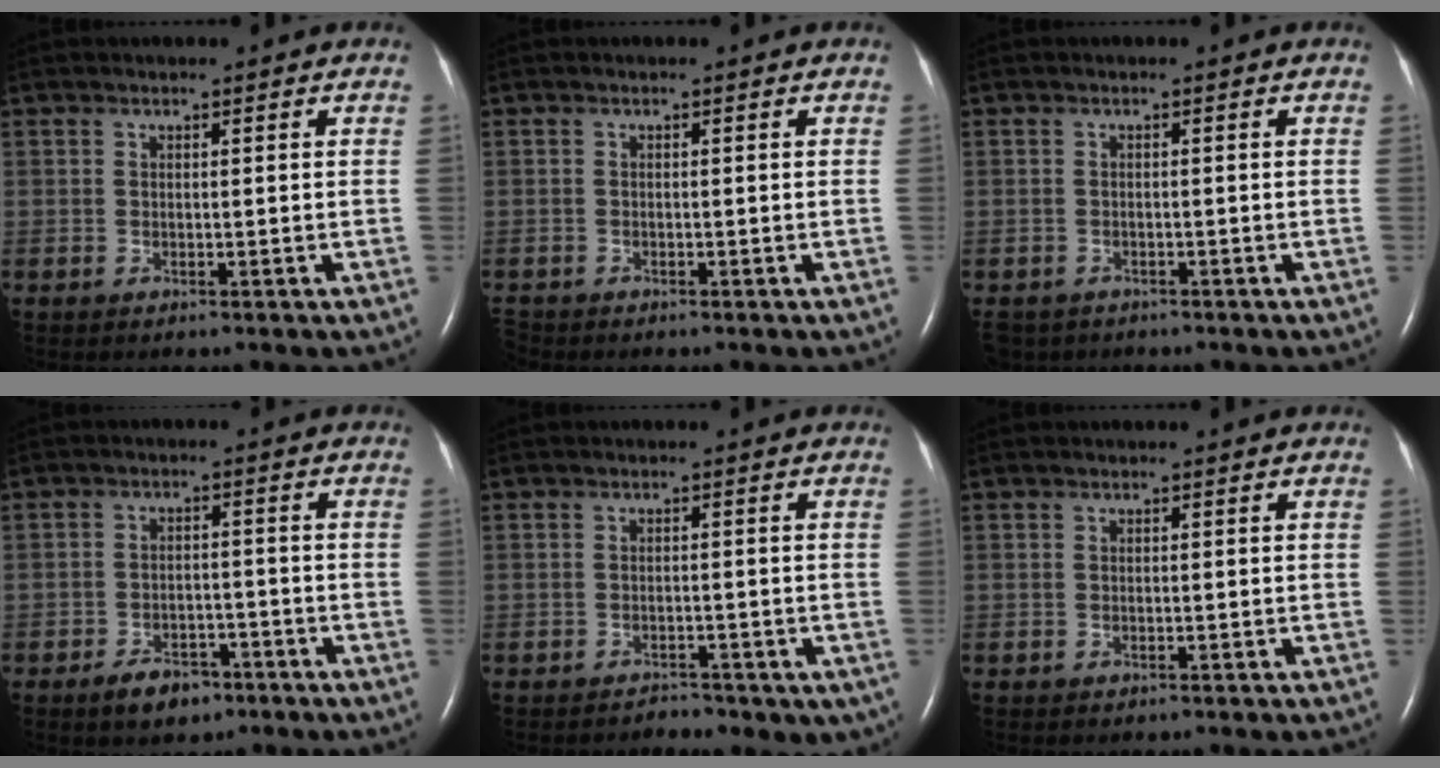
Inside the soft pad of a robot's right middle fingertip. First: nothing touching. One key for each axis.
{"total": 1.3, "fx": -1.3, "fy": 0.3, "fz": 0.0, "tx": -0.002, "ty": -0.005, "tz": -0.021}
{"total": 4.2, "fx": -3.3, "fy": 2.6, "fz": 0.3, "tx": -0.005, "ty": -0.002, "tz": -0.052}
{"total": 5.2, "fx": -3.6, "fy": 2.8, "fz": 2.5, "tx": -0.047, "ty": 0.003, "tz": -0.052}
{"total": 4.4, "fx": -3.2, "fy": 2.7, "fz": 1.5, "tx": -0.010, "ty": 0.012, "tz": -0.037}
{"total": 1.0, "fx": -0.8, "fy": 0.4, "fz": 0.4, "tx": -0.011, "ty": -0.001, "tz": -0.007}